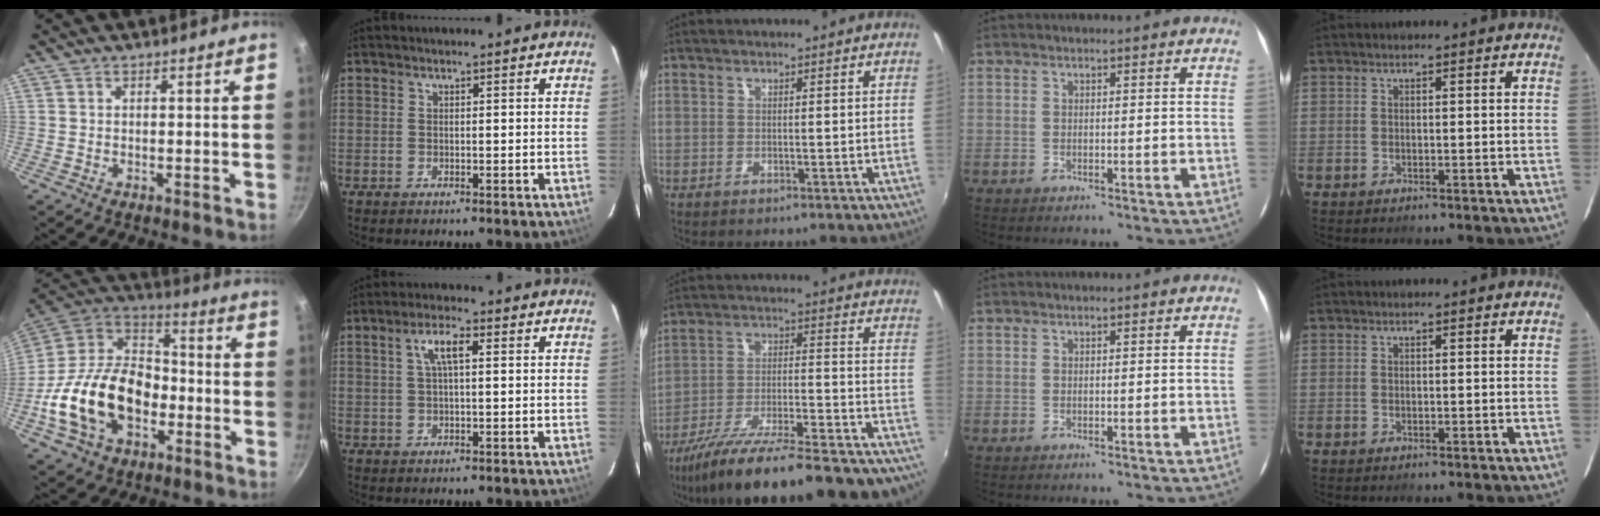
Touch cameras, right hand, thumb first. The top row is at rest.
{"thumb": {"total": 23.2, "force": [-6.8, 15.6, 15.8], "torque": [-0.267, 0.055, -0.131]}, "index": {"total": 4.6, "force": [1.3, 1.3, 4.2], "torque": [-0.082, 0.011, 0.026]}, "middle": {"total": 31.0, "force": [-27.5, 4.2, 13.7], "torque": [-0.207, -0.057, -0.383]}}